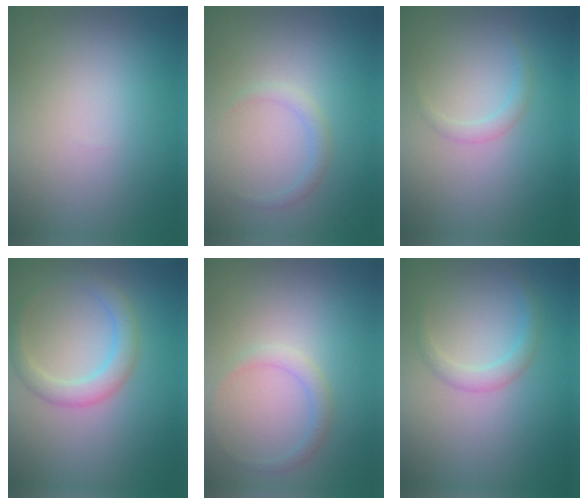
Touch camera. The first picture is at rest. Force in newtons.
{"total": 1.0, "press": 1.0, "slide": 0.0}
{"total": 1.1, "press": 1.1, "slide": 0.1}
{"total": 2.8, "press": 2.8, "slide": 0.1}
{"total": 1.4, "press": 1.4, "slide": 0.1}
{"total": 1.7, "press": 1.7, "slide": 0.1}